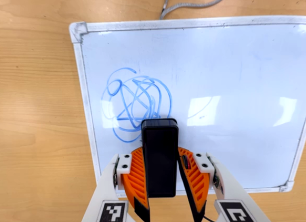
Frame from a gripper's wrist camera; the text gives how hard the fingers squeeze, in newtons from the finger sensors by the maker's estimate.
{"total": 5.3, "left": 5.0, "right": 5.7}